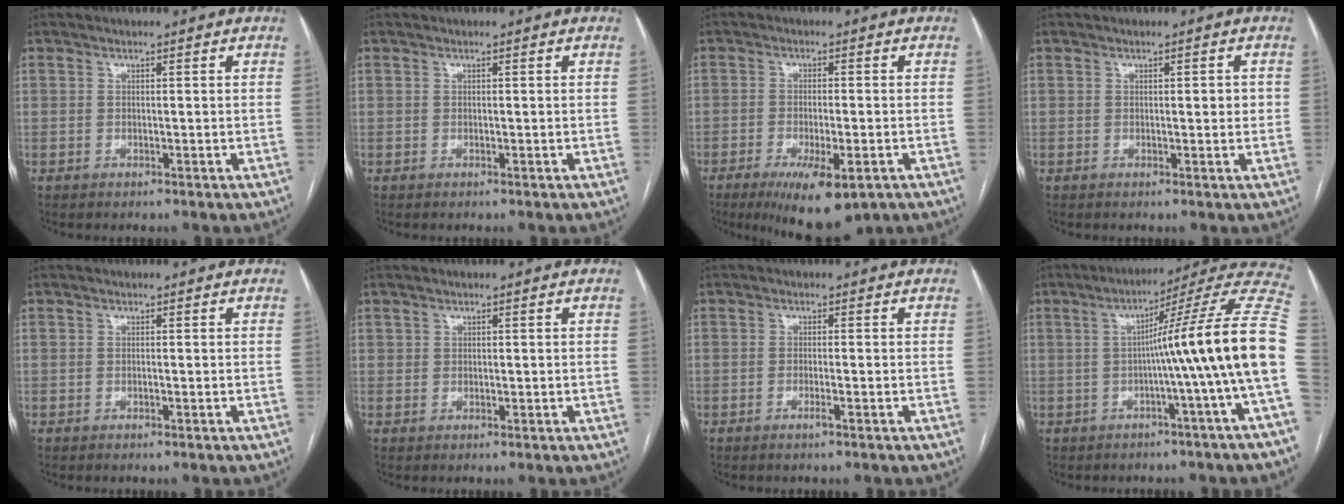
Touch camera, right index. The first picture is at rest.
{"total": 0.0}
{"total": 10.1, "force": [-5.8, 2.5, 7.9], "torque": [-0.126, -0.021, -0.084]}
{"total": 1.7, "force": [0.2, 0.5, 1.6], "torque": [-0.020, 0.002, 0.002]}
{"total": 0.0}
{"total": 0.7, "force": [0.4, 0.6, 0.1], "torque": [0.009, 0.001, 0.003]}
{"total": 1.3, "force": [-0.7, -0.2, 1.1], "torque": [-0.023, -0.001, -0.014]}
{"total": 16.8, "force": [-1.8, -2.4, 16.5], "torque": [-0.204, 0.029, -0.038]}